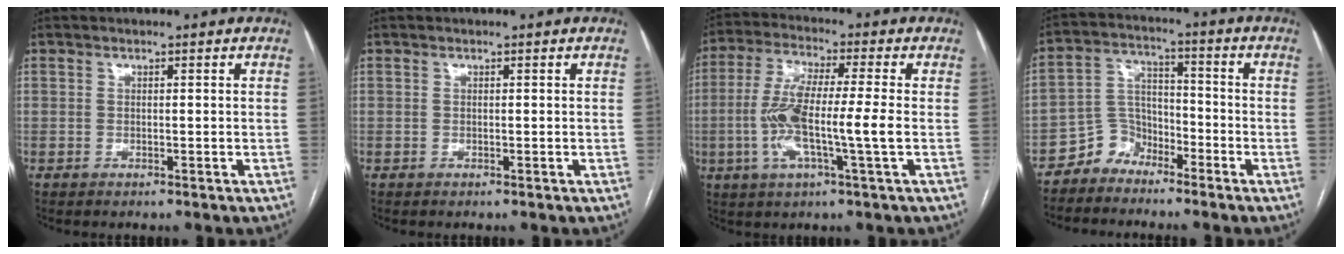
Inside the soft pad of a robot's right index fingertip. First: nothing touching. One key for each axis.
{"total": 0.0}
{"total": 11.2, "fx": -1.8, "fy": 0.3, "fz": 11.1, "tx": -0.225, "ty": 0.002, "tz": -0.041}
{"total": 5.6, "fx": -4.4, "fy": 3.5, "fz": 0.2, "tx": 0.005, "ty": 0.024, "tz": -0.084}